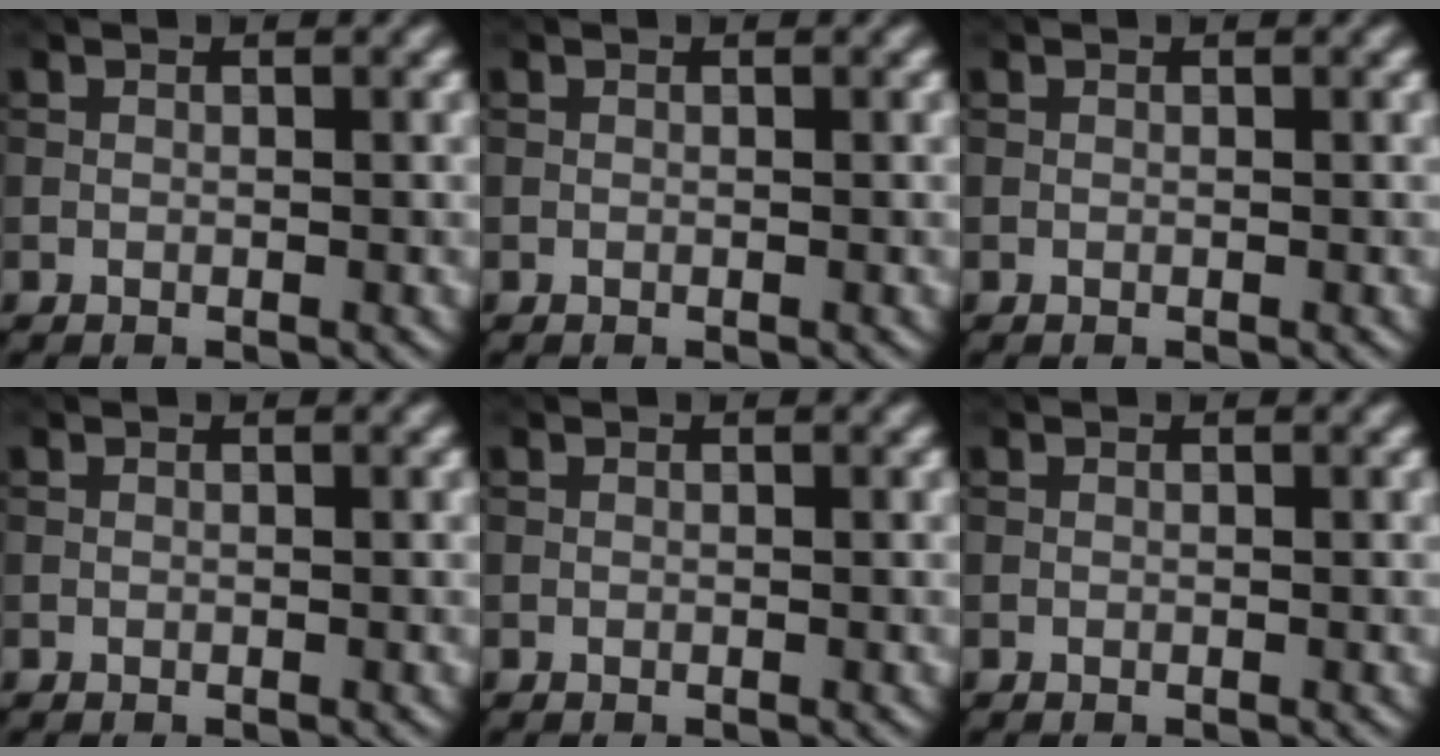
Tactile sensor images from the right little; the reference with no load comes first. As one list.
[{"total": 0.0}, {"total": 0.0}, {"total": 0.0}, {"total": 0.0}, {"total": 0.0}]